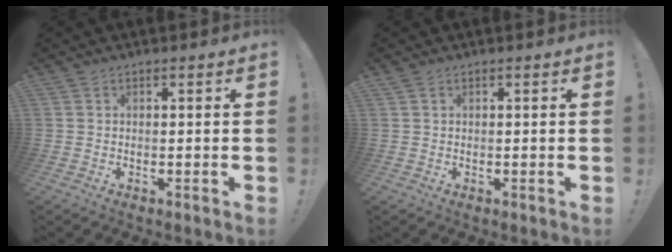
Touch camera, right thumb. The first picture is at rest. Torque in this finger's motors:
{"motor_torque": [0.15, 0.15, -0.14, 0.11, 0.02]}